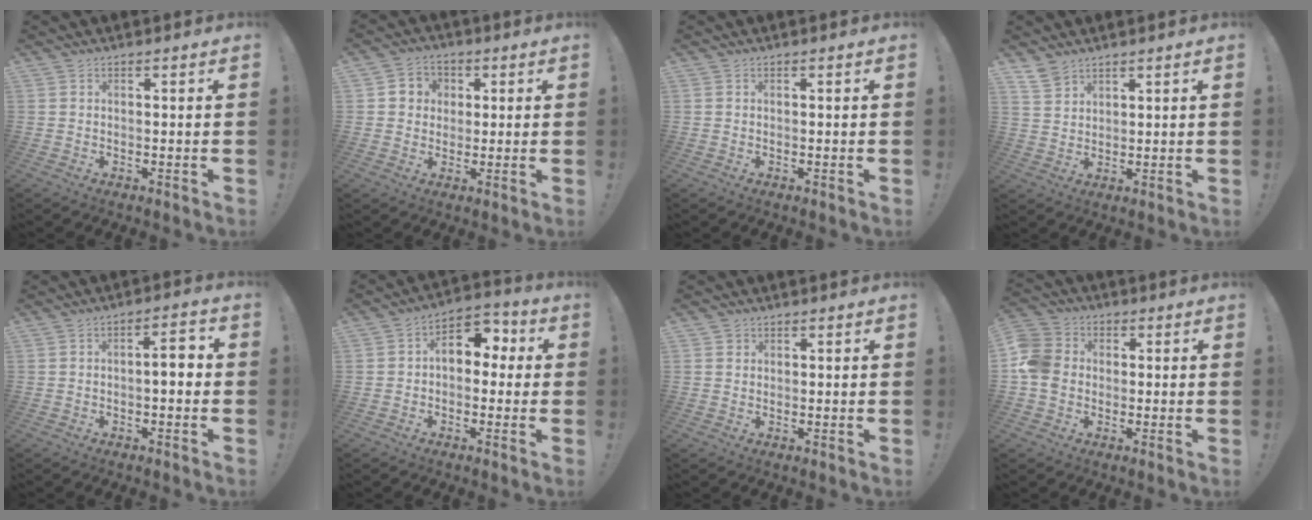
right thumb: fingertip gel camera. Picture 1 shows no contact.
{"total": 6.0, "force": [0.6, 5.8, 1.5], "torque": [-0.020, 0.005, 0.014]}
{"total": 0.0}
{"total": 5.4, "force": [4.3, 2.9, 1.3], "torque": [-0.024, -0.025, 0.084]}
{"total": 5.5, "force": [-0.8, 2.1, 5.0], "torque": [-0.071, 0.007, -0.019]}
{"total": 8.0, "force": [1.5, 5.8, 5.2], "torque": [-0.072, 0.005, 0.033]}
{"total": 1.0, "force": [0.6, 0.8, 0.2], "torque": [0.003, -0.002, 0.010]}
{"total": 9.4, "force": [-1.3, 7.9, 4.9], "torque": [-0.097, 0.024, -0.022]}